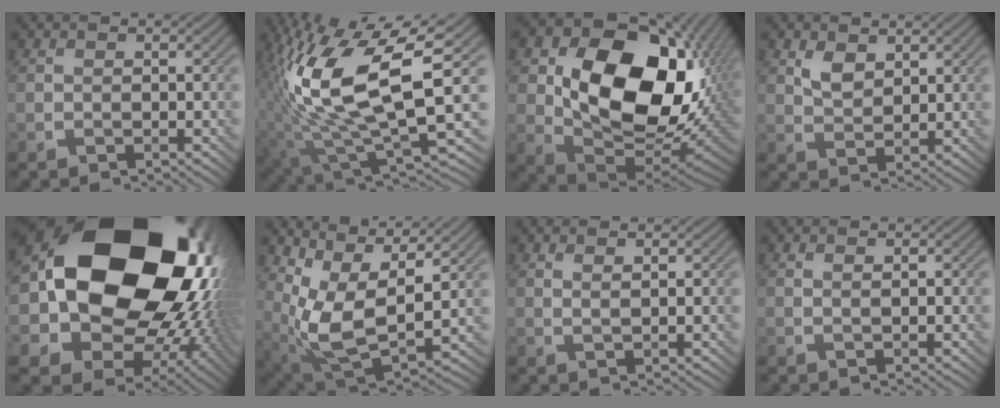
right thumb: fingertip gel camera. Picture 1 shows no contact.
{"total": 15.5, "force": [1.2, 5.6, 14.4], "torque": [-0.291, -0.006, 0.026]}
{"total": 18.9, "force": [3.2, 13.1, 13.2], "torque": [-0.229, -0.034, 0.075]}
{"total": 3.2, "force": [1.9, 1.8, 1.9], "torque": [-0.043, -0.006, 0.041]}
{"total": 23.3, "force": [4.0, 17.8, 14.5], "torque": [-0.290, -0.059, 0.106]}
{"total": 11.8, "force": [3.5, 5.1, 10.1], "torque": [-0.226, -0.010, 0.072]}
{"total": 1.4, "force": [1.0, 0.2, 1.0], "torque": [-0.018, -0.005, 0.021]}
{"total": 0.7, "force": [0.5, 0.1, 0.6], "torque": [-0.011, 0.001, 0.008]}